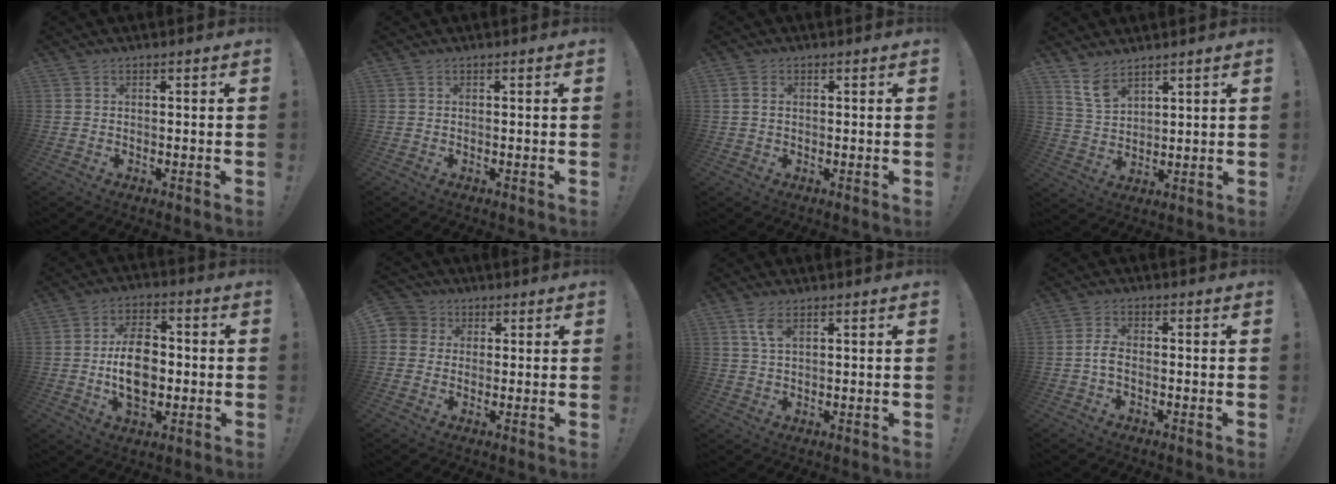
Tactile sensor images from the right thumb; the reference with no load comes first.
{"total": 0.0}
{"total": 1.8, "force": [0.4, 1.4, 1.0], "torque": [-0.023, 0.005, 0.009]}
{"total": 7.6, "force": [5.9, 3.6, 3.2], "torque": [-0.059, -0.035, 0.114]}
{"total": 13.4, "force": [-1.2, 8.8, 10.0], "torque": [-0.173, 0.007, -0.022]}
{"total": 4.6, "force": [0.9, 4.3, 1.3], "torque": [-0.028, -0.002, 0.014]}
{"total": 4.5, "force": [2.2, 1.9, 3.4], "torque": [-0.064, -0.002, 0.039]}
{"total": 3.9, "force": [-1.3, 1.6, 3.3], "torque": [-0.069, 0.004, -0.025]}